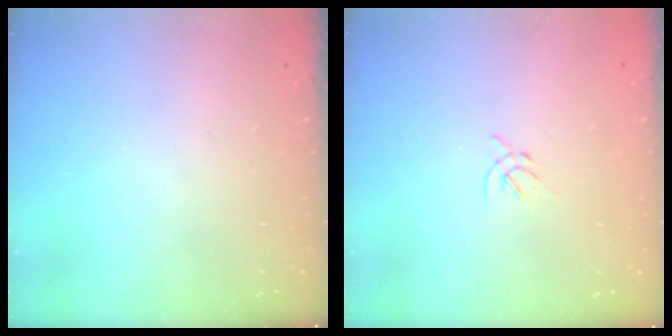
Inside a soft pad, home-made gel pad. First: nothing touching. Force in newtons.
{"total": 1.7, "press": 1.6, "slide": 0.6}